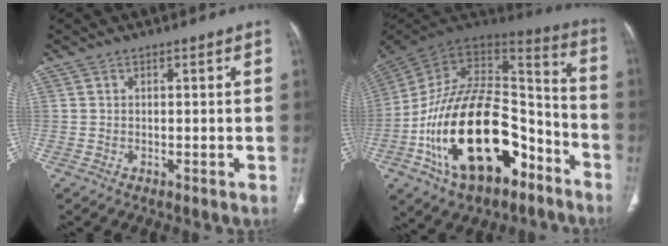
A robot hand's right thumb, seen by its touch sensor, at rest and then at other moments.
{"total": 30.5, "force": [-13.0, 16.4, 22.2], "torque": [-0.407, 0.066, -0.209]}